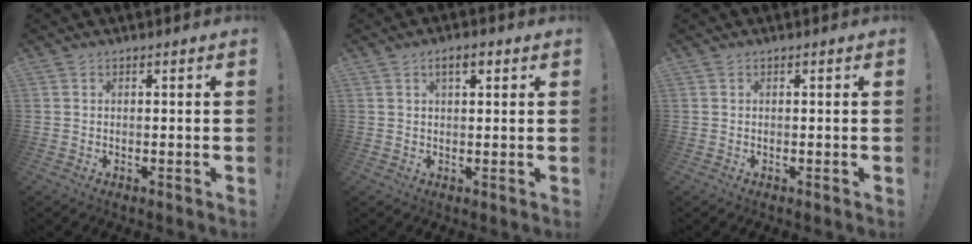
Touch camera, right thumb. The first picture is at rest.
{"total": 3.7, "force": [1.8, 1.4, 2.9], "torque": [-0.049, 0.000, 0.027]}
{"total": 0.0}